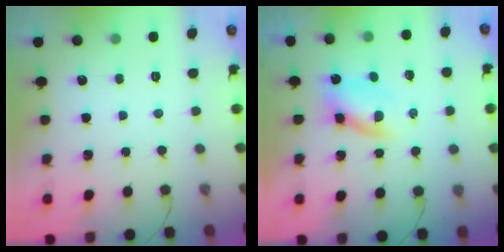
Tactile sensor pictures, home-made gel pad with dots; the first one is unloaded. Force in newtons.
{"total": 2.8, "press": 2.7, "slide": 0.7}